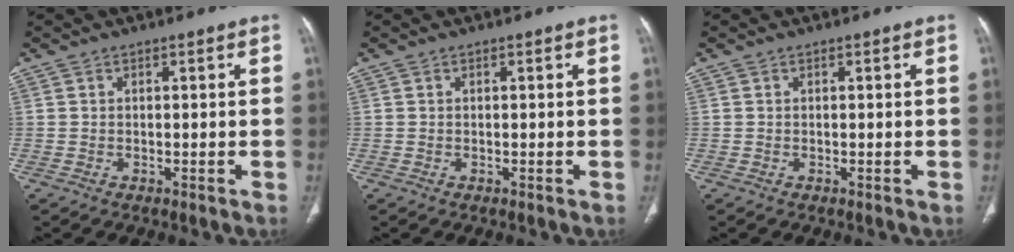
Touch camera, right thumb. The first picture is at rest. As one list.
[{"total": 0.0}, {"total": 0.0}]